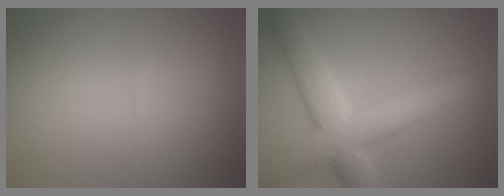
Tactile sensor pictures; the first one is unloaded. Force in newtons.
{"total": 7.9, "press": 7.9, "slide": 0.6}